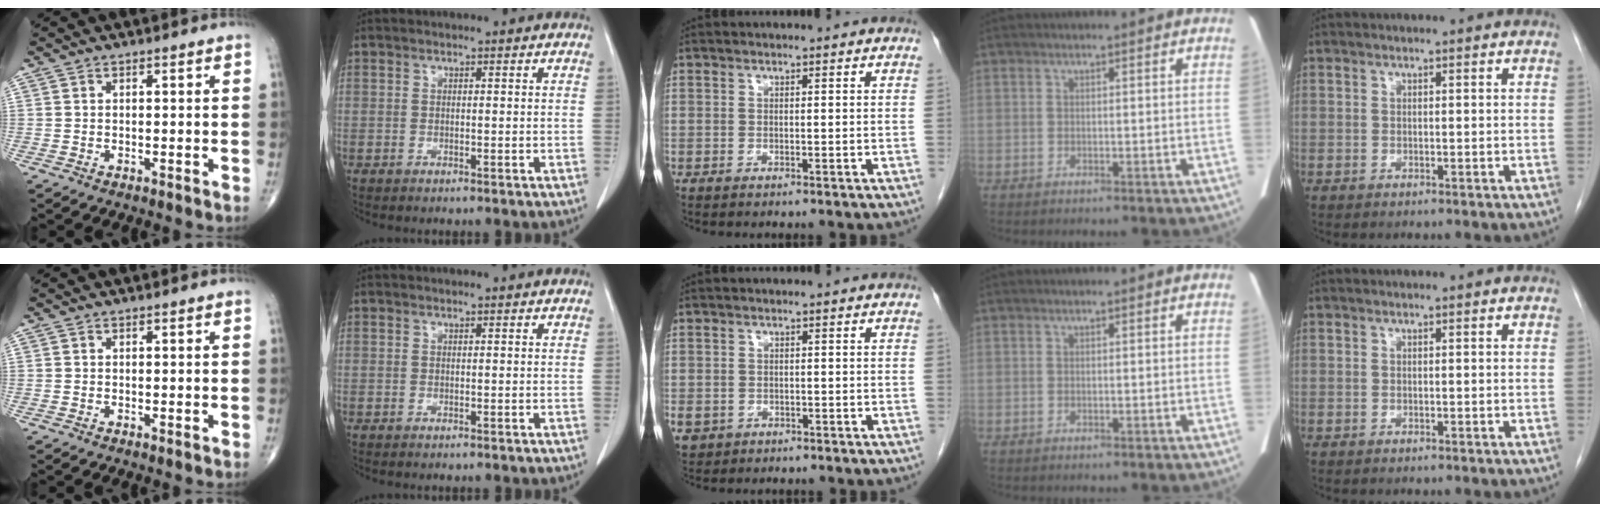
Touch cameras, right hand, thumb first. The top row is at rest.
{"middle": {"total": 3.8, "force": [-1.8, 3.2, 1.0], "torque": [-0.024, -0.001, -0.024]}}